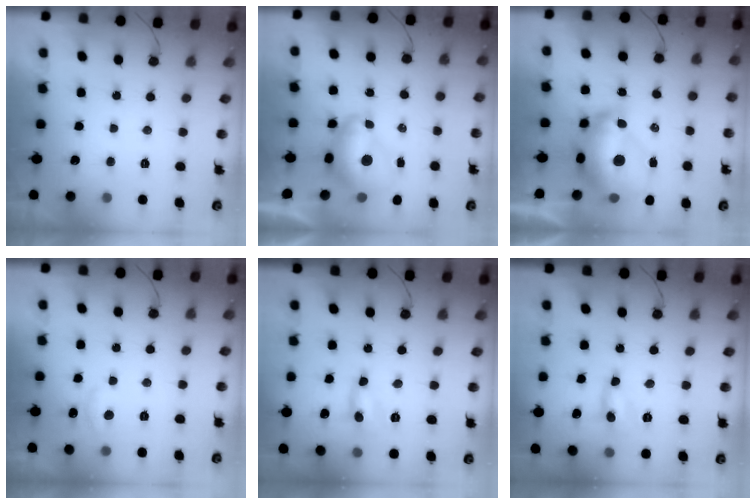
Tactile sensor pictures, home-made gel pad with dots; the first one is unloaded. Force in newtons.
{"total": 8.3, "press": 8.2, "slide": 0.9}
{"total": 16.3, "press": 16.2, "slide": 1.6}
{"total": 6.3, "press": 6.3, "slide": 0.5}
{"total": 1.8, "press": 1.8, "slide": 0.2}
{"total": 1.8, "press": 1.8, "slide": 0.2}